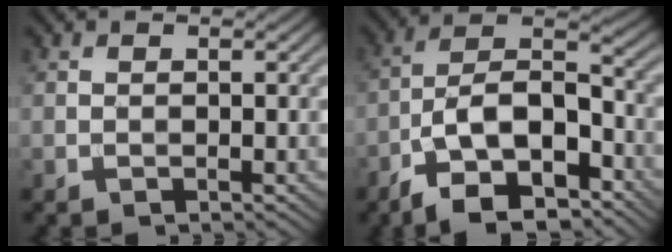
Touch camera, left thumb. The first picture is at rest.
{"total": 12.7, "force": [-7.2, 5.6, 8.7], "torque": [-0.159, 0.001, -0.146]}